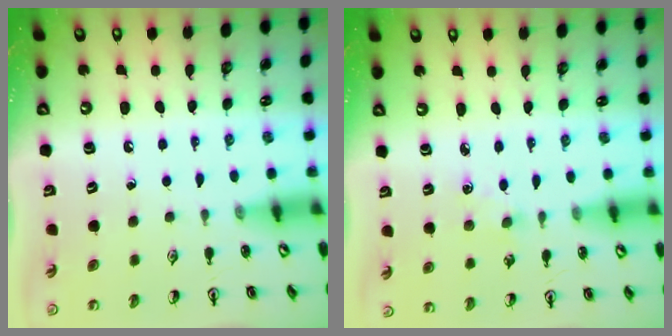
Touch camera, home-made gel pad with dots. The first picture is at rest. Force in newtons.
{"total": 4.1, "press": 4.1, "slide": 0.5}